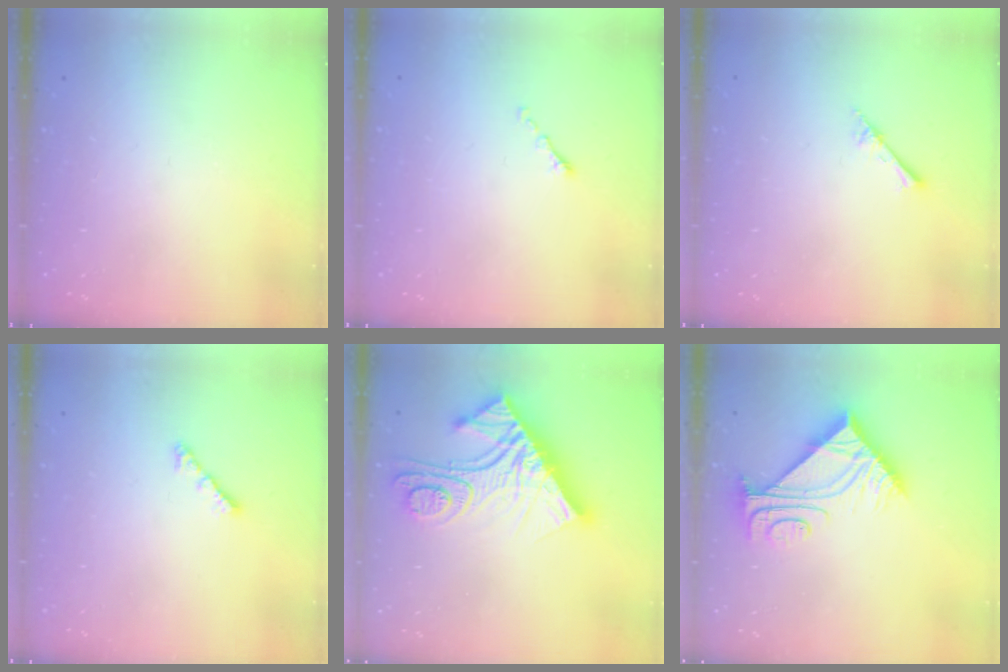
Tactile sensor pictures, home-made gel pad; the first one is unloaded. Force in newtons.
{"total": 0.6, "press": 0.5, "slide": 0.2}
{"total": 2.4, "press": 2.4, "slide": 0.3}
{"total": 3.0, "press": 2.9, "slide": 0.6}
{"total": 21.9, "press": 21.8, "slide": 1.9}
{"total": 9.0, "press": 8.9, "slide": 1.0}